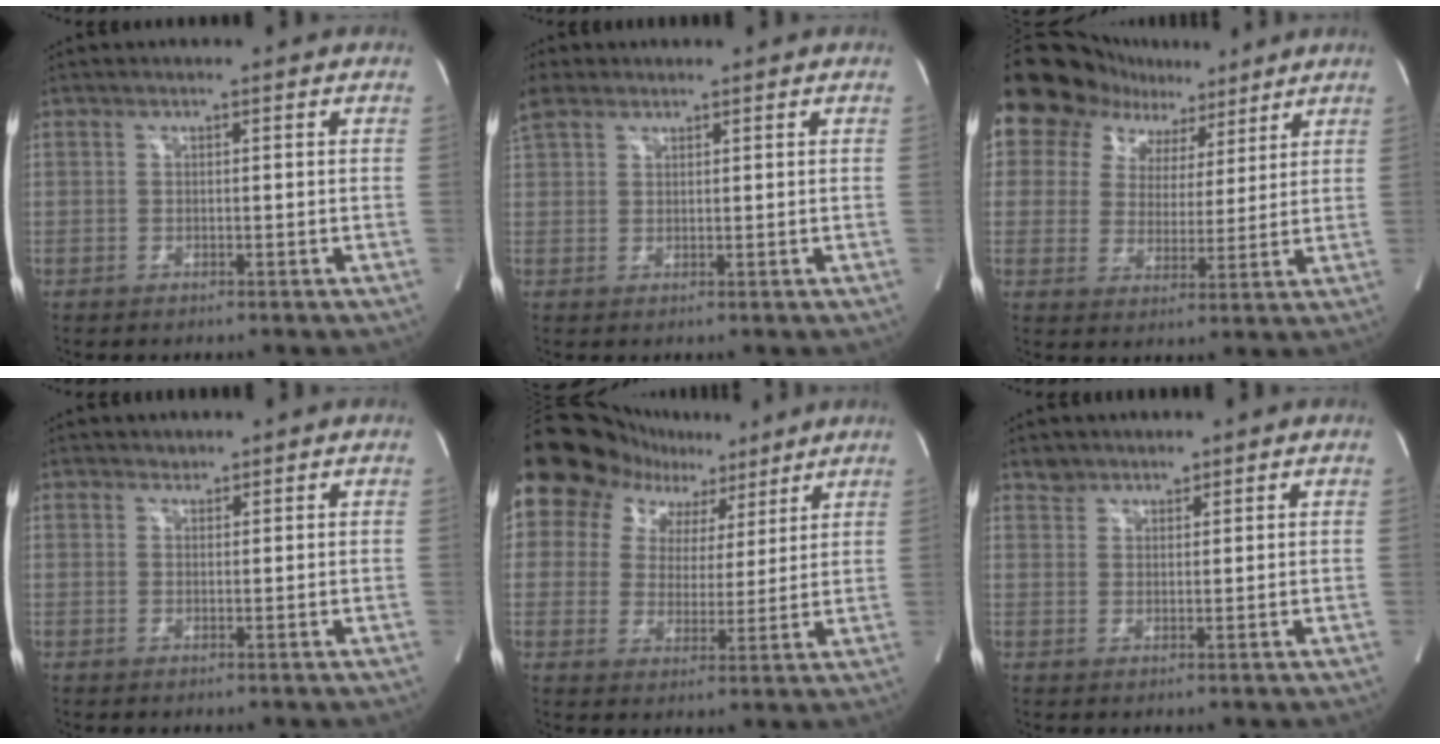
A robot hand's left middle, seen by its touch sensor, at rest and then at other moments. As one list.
[{"total": 4.5, "force": [3.3, 2.6, 1.8], "torque": [-0.054, 0.022, 0.075]}, {"total": 12.7, "force": [8.7, 8.6, 3.2], "torque": [-0.050, 0.039, 0.131]}, {"total": 1.1, "force": [1.0, 0.6, -0.1], "torque": [0.001, 0.002, 0.015]}, {"total": 13.7, "force": [9.3, 9.4, 3.3], "torque": [-0.058, 0.039, 0.133]}, {"total": 2.4, "force": [2.1, 1.2, -0.1], "torque": [0.005, 0.008, 0.033]}]